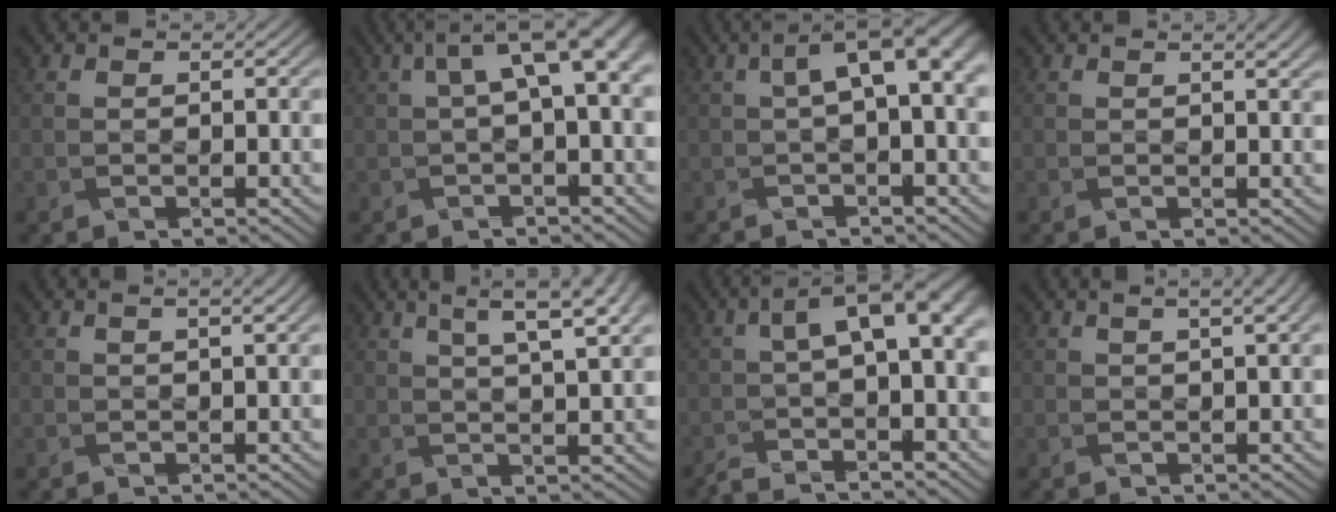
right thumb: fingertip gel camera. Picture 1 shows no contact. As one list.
[{"total": 6.6, "force": [1.2, 2.0, 6.2], "torque": [-0.096, 0.018, 0.021]}, {"total": 5.5, "force": [0.6, 1.6, 5.2], "torque": [-0.078, 0.017, 0.011]}, {"total": 2.4, "force": [1.5, 0.7, 1.7], "torque": [-0.012, -0.002, 0.008]}, {"total": 2.6, "force": [1.0, 0.7, 2.3], "torque": [-0.025, 0.007, 0.001]}, {"total": 8.6, "force": [4.7, 2.1, 6.9], "torque": [-0.082, 0.034, 0.052]}, {"total": 7.5, "force": [-1.9, 2.4, 6.8], "torque": [-0.108, -0.005, -0.035]}, {"total": 4.9, "force": [2.1, 1.8, 4.1], "torque": [-0.042, 0.029, 0.007]}]